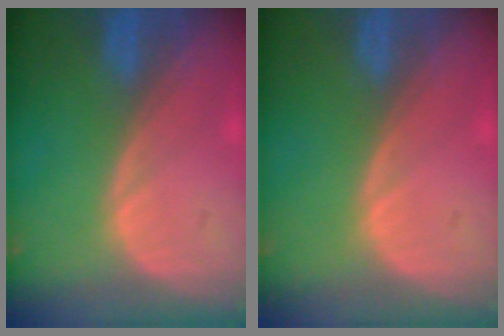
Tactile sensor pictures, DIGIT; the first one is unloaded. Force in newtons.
{"total": 0.0}